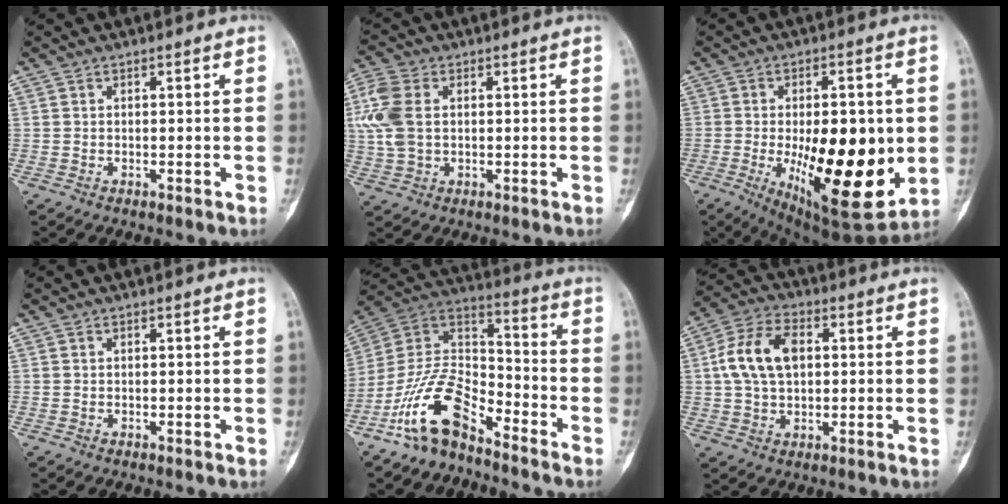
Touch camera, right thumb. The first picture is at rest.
{"total": 9.0, "force": [1.3, 5.9, 6.7], "torque": [-0.175, 0.011, 0.030]}
{"total": 22.6, "force": [-2.8, 9.4, 20.4], "torque": [-0.281, -0.028, -0.016]}
{"total": 0.0}
{"total": 14.6, "force": [-9.9, 6.6, 8.4], "torque": [-0.141, 0.086, -0.199]}
{"total": 11.4, "force": [1.7, 7.2, 8.6], "torque": [-0.161, 0.018, 0.027]}